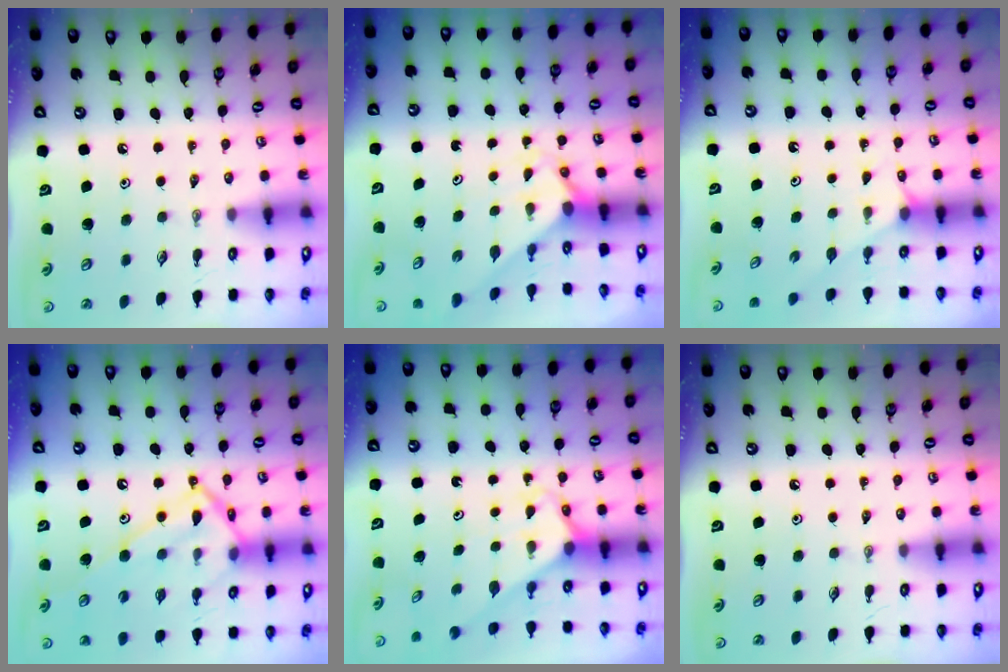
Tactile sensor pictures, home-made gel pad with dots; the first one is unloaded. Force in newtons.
{"total": 2.0, "press": 2.0, "slide": 0.2}
{"total": 2.3, "press": 2.3, "slide": 0.4}
{"total": 17.1, "press": 17.1, "slide": 1.0}
{"total": 2.6, "press": 2.6, "slide": 0.2}
{"total": 0.0}